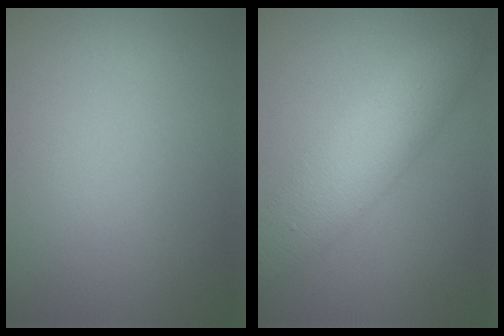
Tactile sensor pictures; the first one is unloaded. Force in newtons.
{"total": 6.5, "press": 6.5, "slide": 0.2}